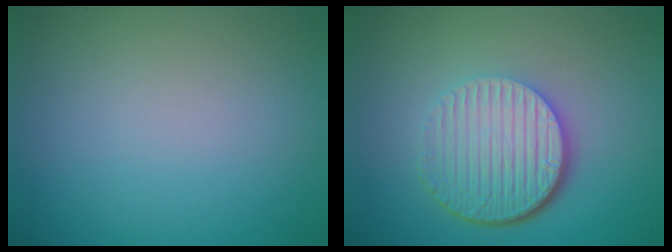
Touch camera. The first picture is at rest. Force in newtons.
{"total": 6.6, "press": 4.4, "slide": 5.0}